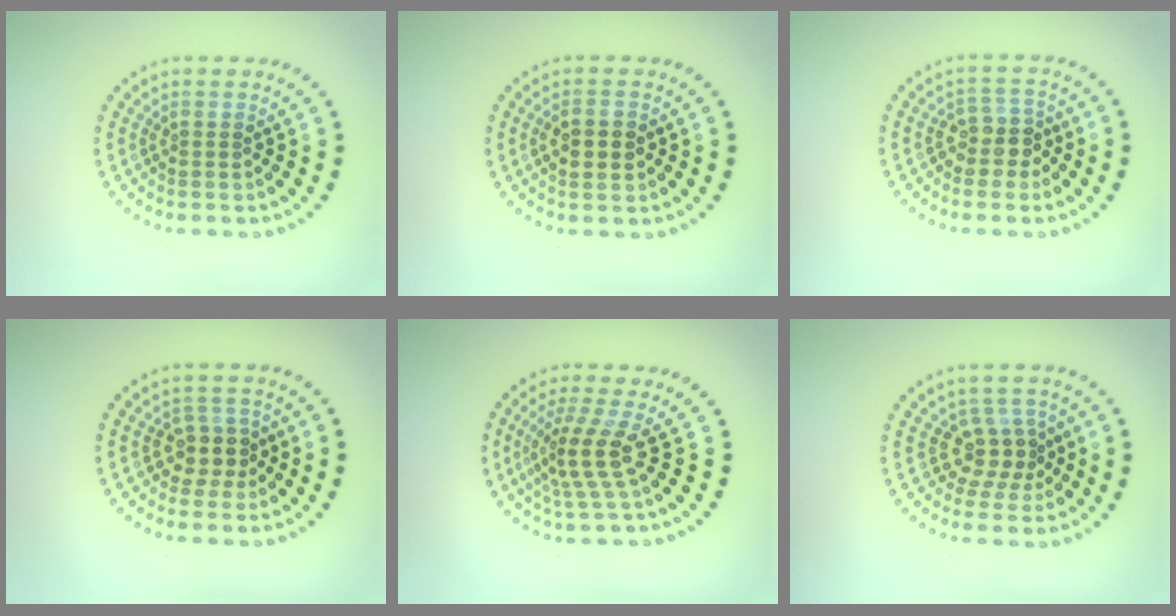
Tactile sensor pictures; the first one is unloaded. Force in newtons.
{"total": 2.4, "press": 2.4, "slide": 0.1}
{"total": 2.5, "press": 2.2, "slide": 1.2}
{"total": 2.7, "press": 2.3, "slide": 1.5}
{"total": 3.7, "press": 2.7, "slide": 2.6}
{"total": 2.9, "press": 2.3, "slide": 1.8}